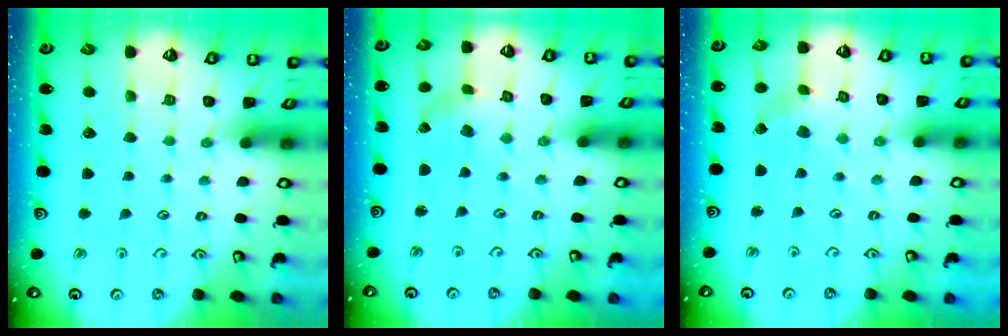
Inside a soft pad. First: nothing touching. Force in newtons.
{"total": 1.2, "press": 1.2, "slide": 0.2}
{"total": 1.9, "press": 1.9, "slide": 0.2}